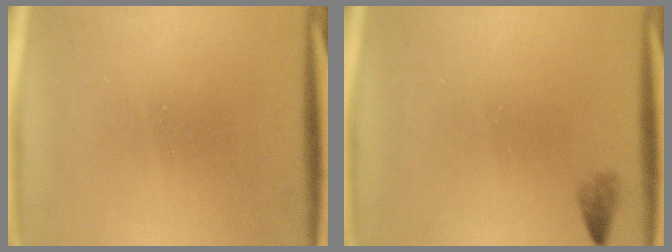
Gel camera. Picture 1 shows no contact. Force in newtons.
{"total": 1.4}